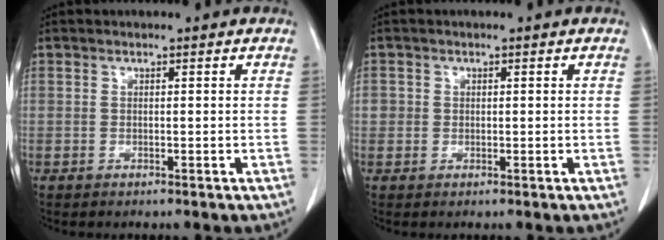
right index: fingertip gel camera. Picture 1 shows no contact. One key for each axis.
{"total": 1.4, "fx": 0.0, "fy": 1.3, "fz": 0.2, "tx": 0.006, "ty": 0.005, "tz": -0.002}